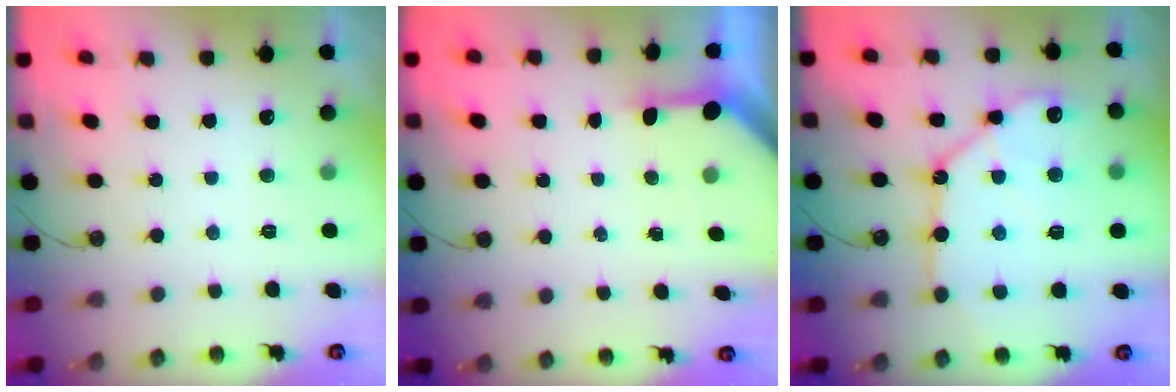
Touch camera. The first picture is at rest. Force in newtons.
{"total": 3.2, "press": 3.2, "slide": 0.3}
{"total": 13.6, "press": 13.5, "slide": 1.7}